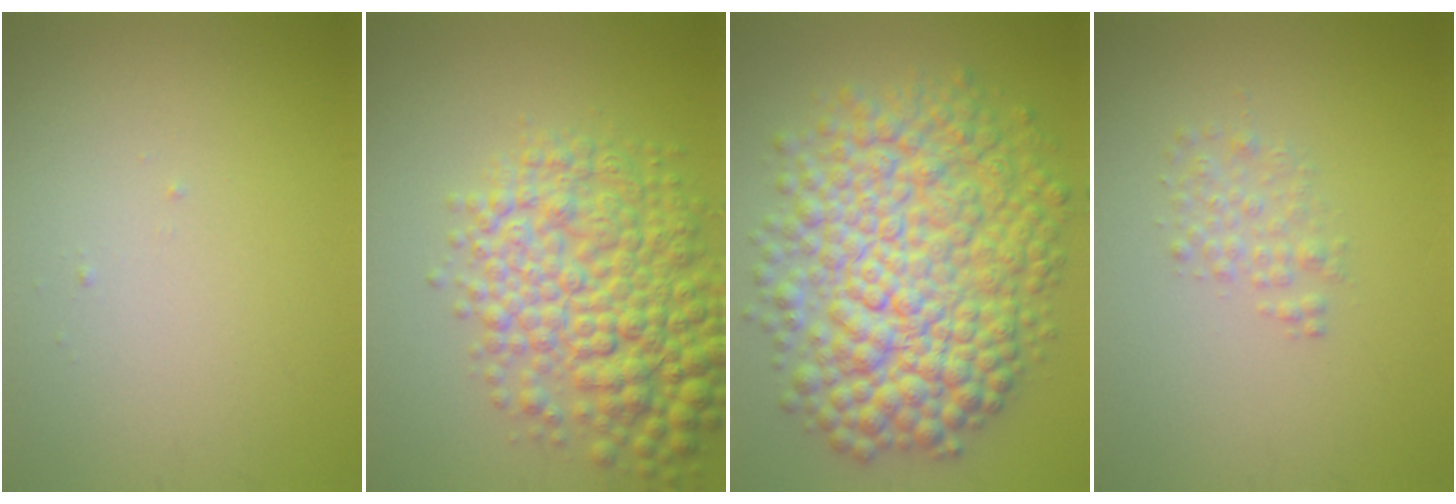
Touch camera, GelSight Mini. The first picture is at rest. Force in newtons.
{"total": 8.2, "press": 8.2, "slide": 0.2}
{"total": 11.6, "press": 11.6, "slide": 0.0}
{"total": 1.6, "press": 1.6, "slide": 0.0}